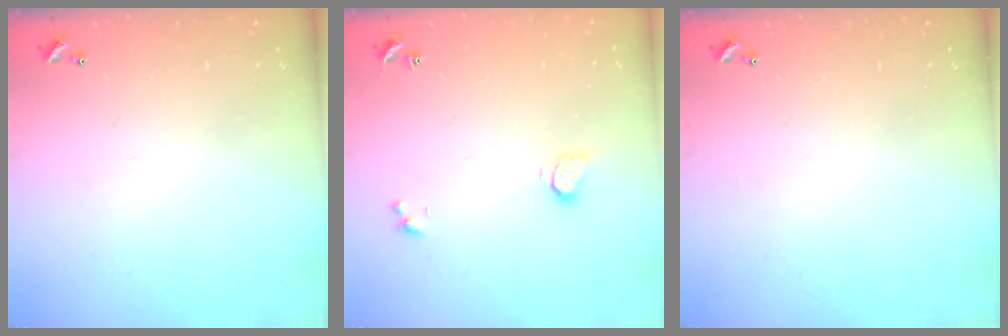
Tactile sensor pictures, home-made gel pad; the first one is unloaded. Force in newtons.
{"total": 1.5, "press": 1.4, "slide": 0.4}
{"total": 0.0}